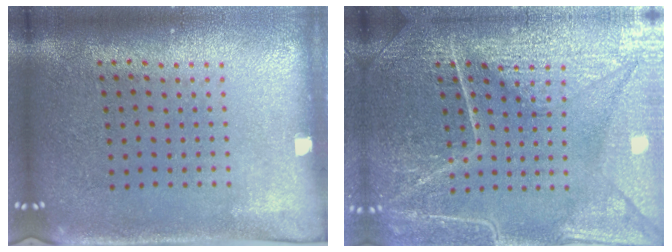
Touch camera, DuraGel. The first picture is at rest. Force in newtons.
{"total": 5.5, "press": 5.5, "slide": 0.6}